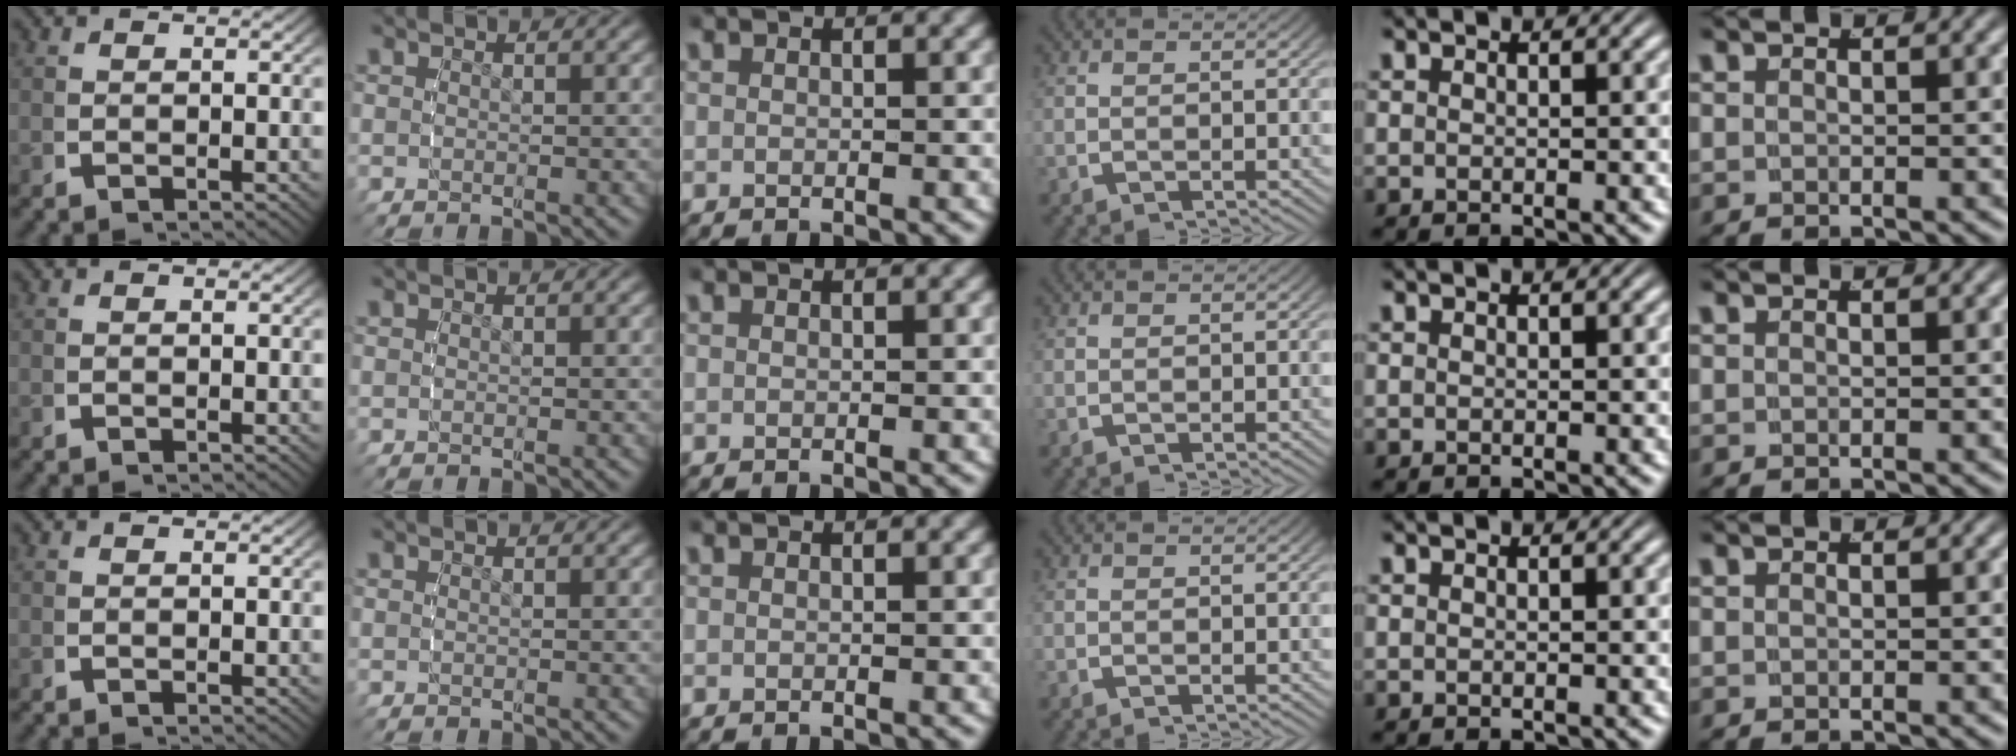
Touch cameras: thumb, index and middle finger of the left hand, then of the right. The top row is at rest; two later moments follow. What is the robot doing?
{"motion": "reach", "object": "router"}